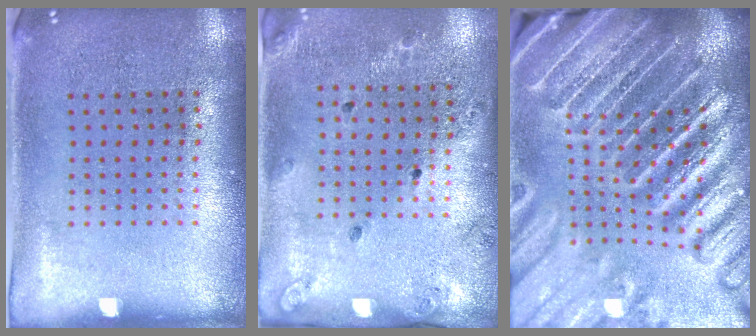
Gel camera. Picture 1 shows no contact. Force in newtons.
{"total": 1.3, "press": 1.2, "slide": 0.6}
{"total": 5.6, "press": 4.9, "slide": 2.8}